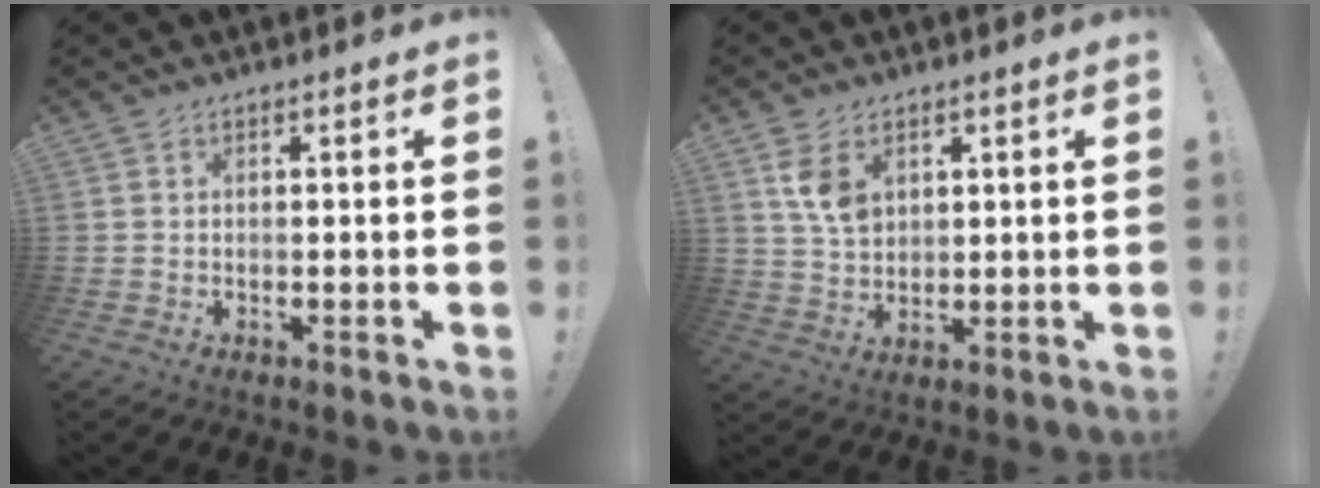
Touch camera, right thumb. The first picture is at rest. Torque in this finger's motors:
{"motor_torque": [0.10, 0.13, 0.24, 0.29, 0.01]}